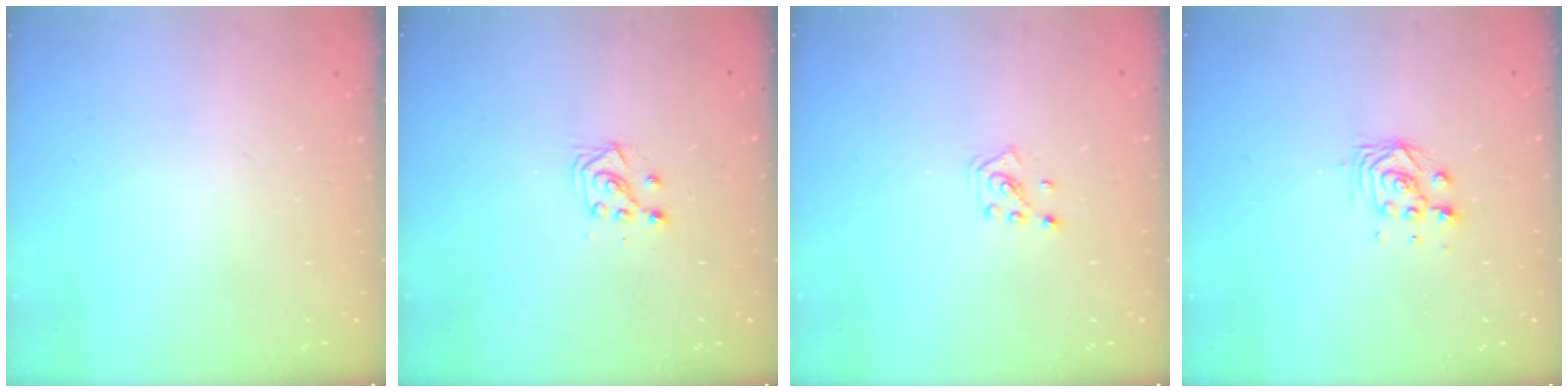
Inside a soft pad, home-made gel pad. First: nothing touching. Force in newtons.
{"total": 3.9, "press": 3.8, "slide": 0.8}
{"total": 2.7, "press": 2.7, "slide": 0.5}
{"total": 3.8, "press": 3.8, "slide": 0.1}